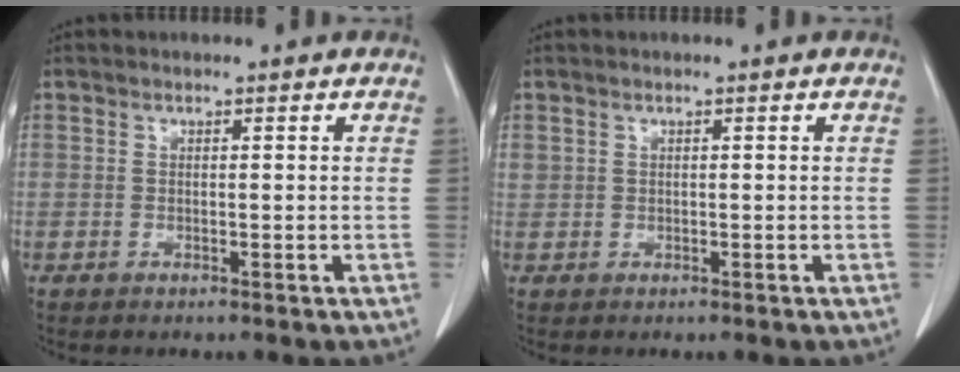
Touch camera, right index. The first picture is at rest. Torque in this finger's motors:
{"motor_torque": [0.13, 0.19, 0.09, 0.04]}